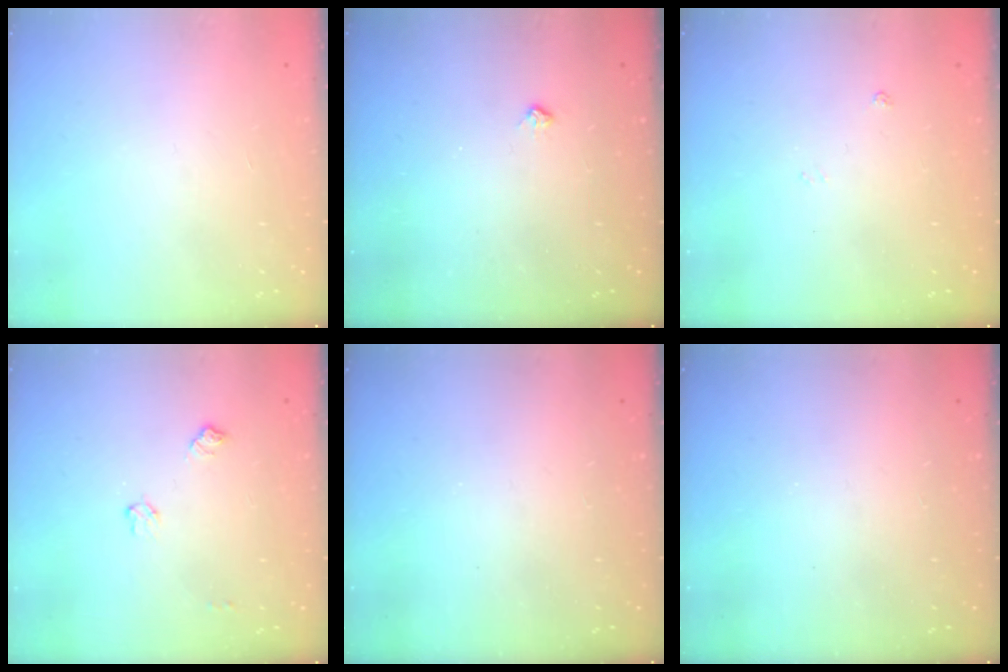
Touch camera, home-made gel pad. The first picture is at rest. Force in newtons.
{"total": 5.1, "press": 5.1, "slide": 0.5}
{"total": 3.4, "press": 3.3, "slide": 0.5}
{"total": 5.1, "press": 5.1, "slide": 0.8}
{"total": 0.0}
{"total": 0.0}